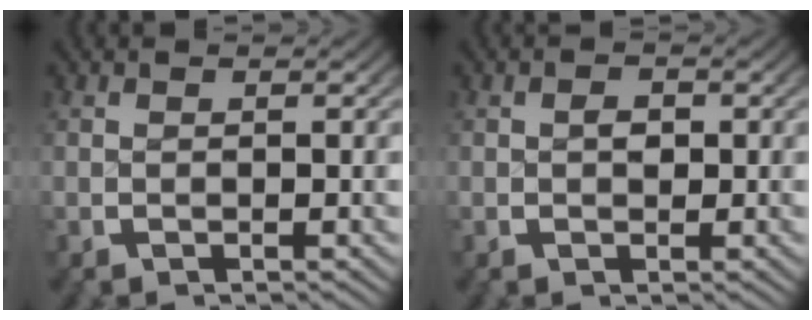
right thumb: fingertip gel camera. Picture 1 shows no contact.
{"total": 1.2, "force": [0.0, 0.9, 0.8], "torque": [-0.018, -0.005, 0.001]}